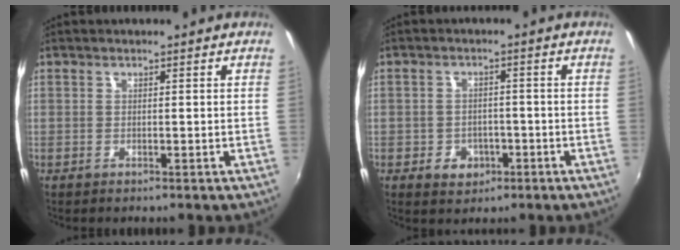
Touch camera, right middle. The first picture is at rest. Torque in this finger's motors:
{"motor_torque": [0.57, -0.61, 0.06, 0.01]}